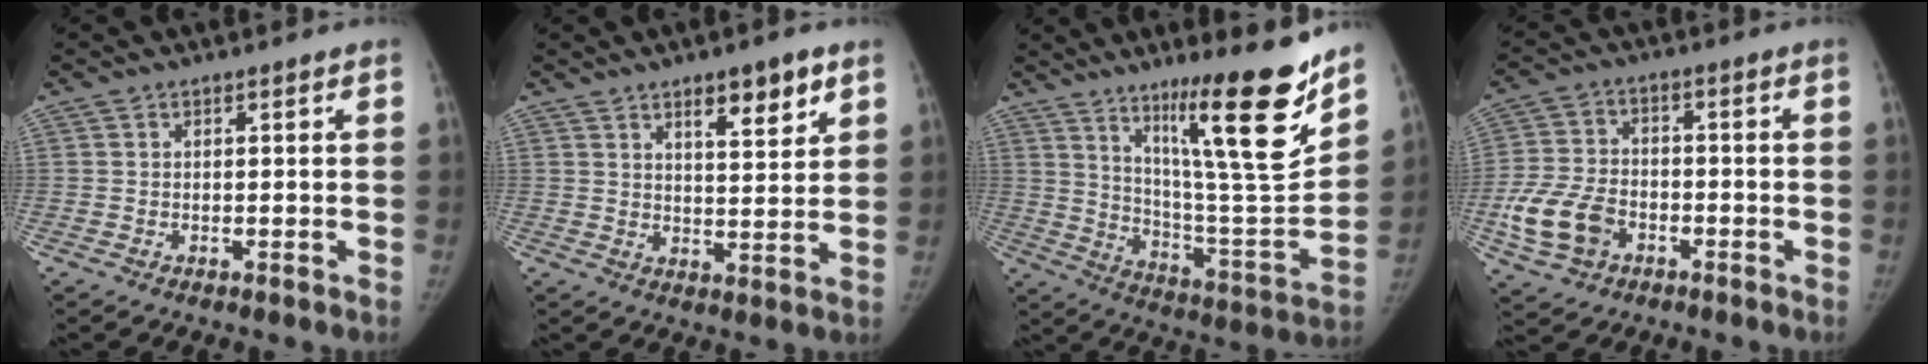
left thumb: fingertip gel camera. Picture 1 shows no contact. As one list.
[{"total": 7.9, "force": [4.8, 2.6, 5.8], "torque": [-0.068, -0.030, 0.072]}, {"total": 23.3, "force": [14.4, 3.4, 18.0], "torque": [-0.248, -0.085, 0.240]}, {"total": 10.9, "force": [-4.1, 7.7, 6.6], "torque": [-0.132, 0.017, -0.077]}]